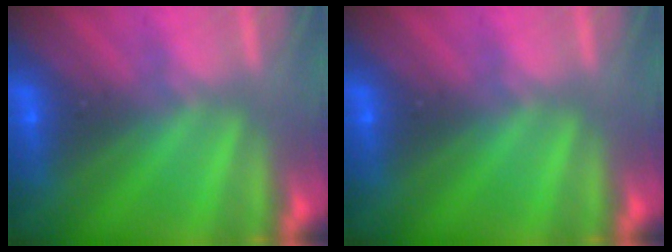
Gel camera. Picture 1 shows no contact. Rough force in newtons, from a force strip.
{"total": 0.0}